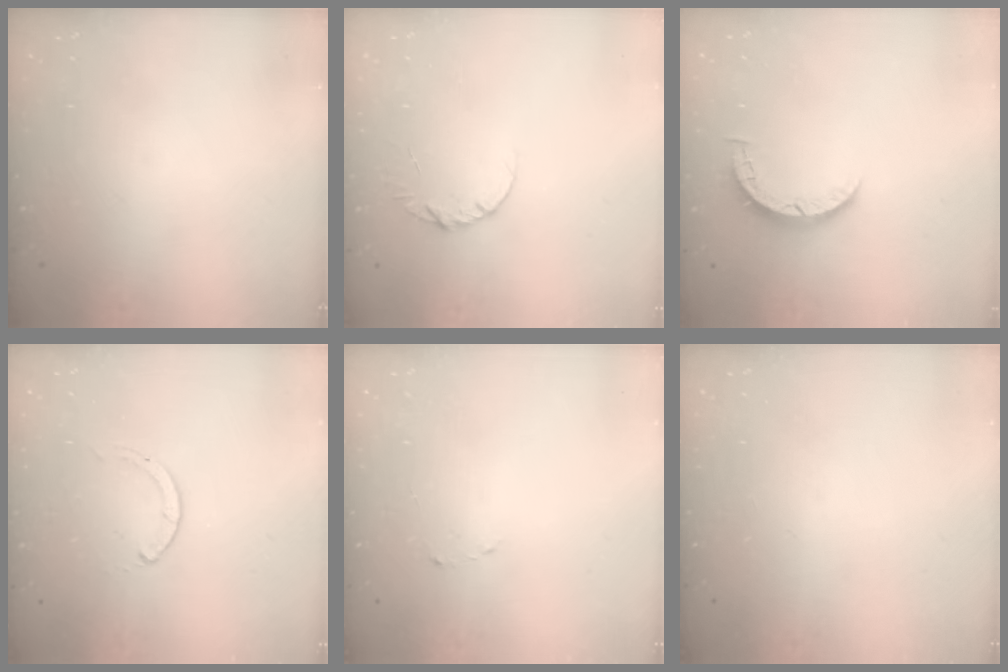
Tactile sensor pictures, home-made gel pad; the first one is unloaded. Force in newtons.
{"total": 4.6, "press": 4.5, "slide": 0.5}
{"total": 3.6, "press": 3.6, "slide": 0.4}
{"total": 0.0}
{"total": 1.5, "press": 1.5, "slide": 0.2}
{"total": 0.0}